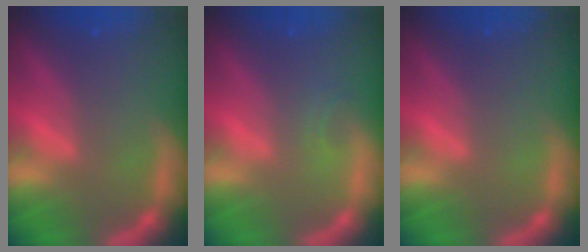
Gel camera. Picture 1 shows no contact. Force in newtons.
{"total": 0.9}
{"total": 0.0}